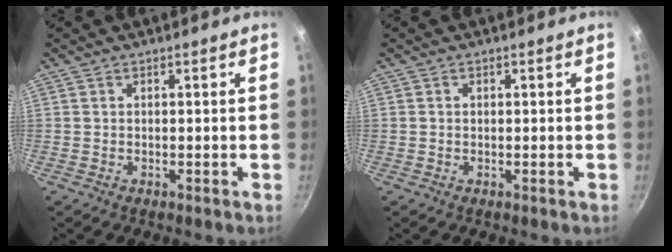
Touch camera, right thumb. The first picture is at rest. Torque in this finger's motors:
{"motor_torque": [-0.41, -0.15, -0.11, -0.54, 0.03]}